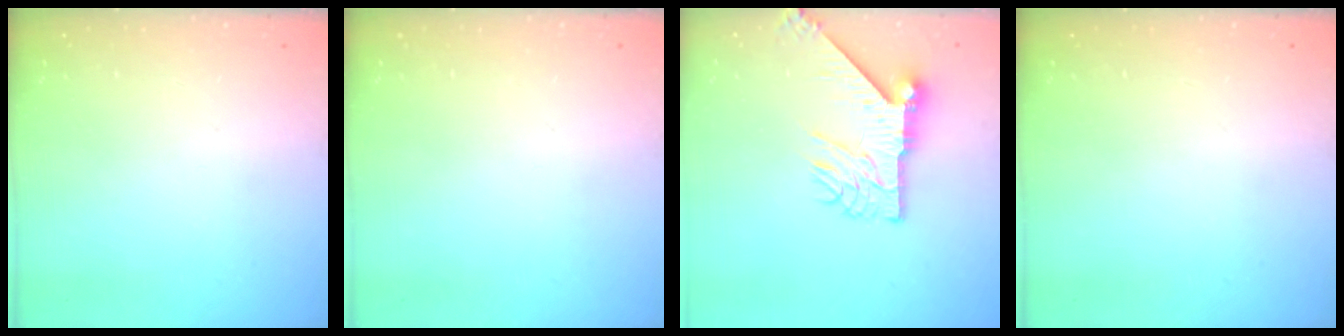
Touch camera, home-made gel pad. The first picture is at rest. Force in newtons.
{"total": 0.0}
{"total": 10.9, "press": 10.8, "slide": 1.5}
{"total": 0.0}